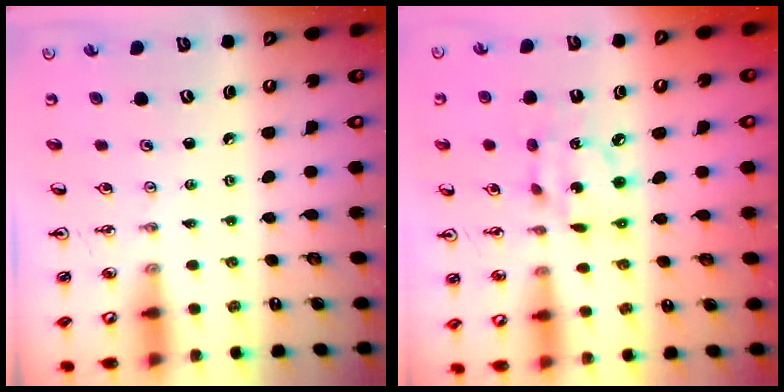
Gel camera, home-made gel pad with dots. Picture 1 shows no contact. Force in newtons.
{"total": 9.5, "press": 9.5, "slide": 0.6}